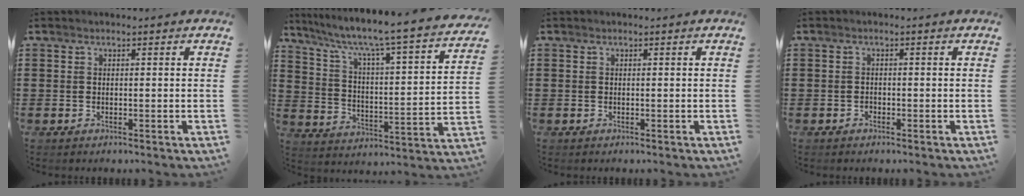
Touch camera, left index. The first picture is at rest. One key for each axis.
{"total": 5.3, "fx": 4.2, "fy": -0.2, "fz": 3.2, "tx": -0.085, "ty": -0.049, "tz": 0.056}
{"total": 0.0}
{"total": 0.6, "fx": -0.5, "fy": 0.3, "fz": 0.1, "tx": -0.006, "ty": 0.001, "tz": -0.011}